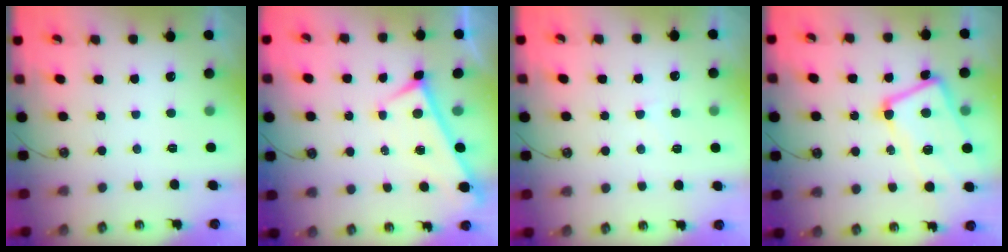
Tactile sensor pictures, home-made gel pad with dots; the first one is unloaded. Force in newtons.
{"total": 0.0}
{"total": 4.7, "press": 4.7, "slide": 0.7}
{"total": 7.5, "press": 7.4, "slide": 1.3}